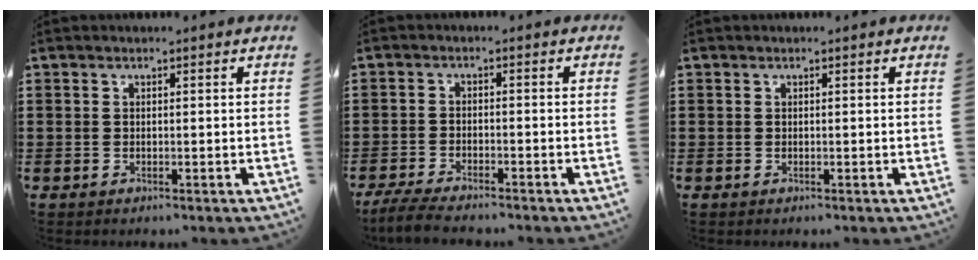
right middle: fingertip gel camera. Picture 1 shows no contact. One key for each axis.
{"total": 4.0, "fx": -3.7, "fy": 0.3, "fz": 1.4, "tx": -0.044, "ty": -0.011, "tz": -0.079}
{"total": 0.0}